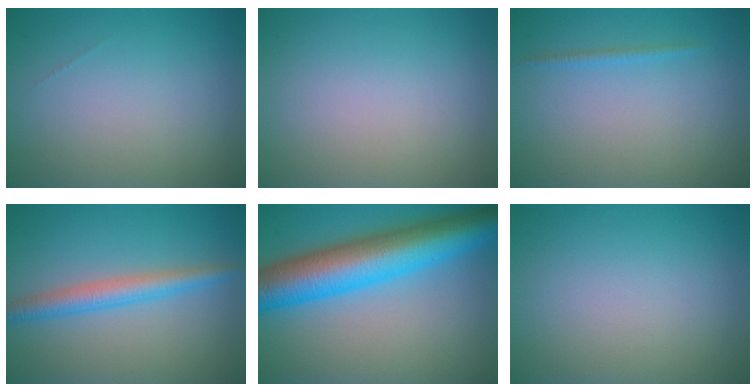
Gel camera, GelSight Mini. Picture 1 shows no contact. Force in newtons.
{"total": 0.0}
{"total": 0.8, "press": 0.8, "slide": 0.1}
{"total": 3.2, "press": 3.2, "slide": 0.1}
{"total": 11.0, "press": 11.0, "slide": 0.2}
{"total": 0.0}